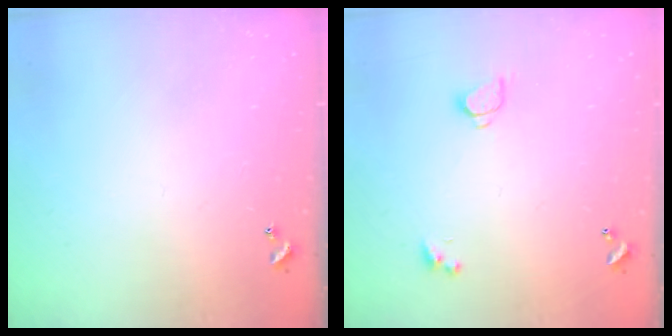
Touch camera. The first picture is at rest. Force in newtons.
{"total": 1.6, "press": 1.5, "slide": 0.4}